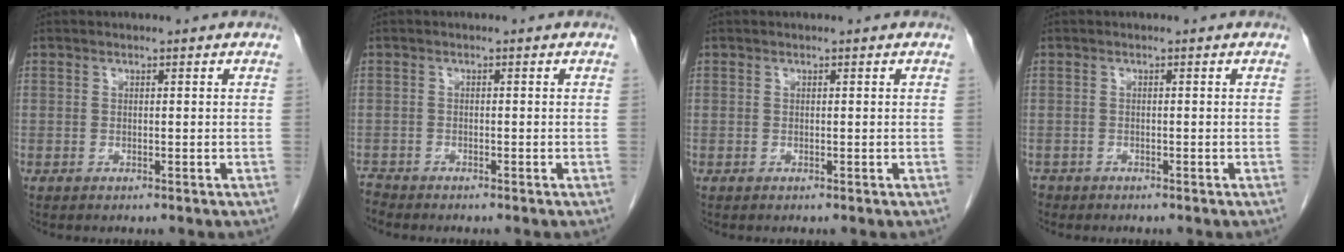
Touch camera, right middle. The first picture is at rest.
{"total": 1.5, "force": [-1.4, -0.1, -0.3], "torque": [0.001, -0.009, -0.030]}
{"total": 0.0}
{"total": 1.4, "force": [-1.2, 0.8, 0.1], "torque": [-0.008, 0.000, -0.021]}